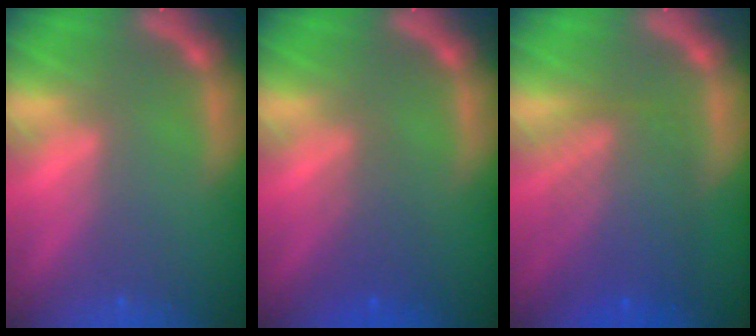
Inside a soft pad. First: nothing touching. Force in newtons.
{"total": 2.5}
{"total": 7.0}